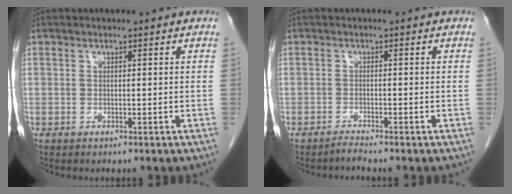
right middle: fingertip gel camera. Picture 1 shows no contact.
{"total": 1.1, "force": [-1.0, -0.4, 0.0], "torque": [0.005, -0.004, -0.018]}